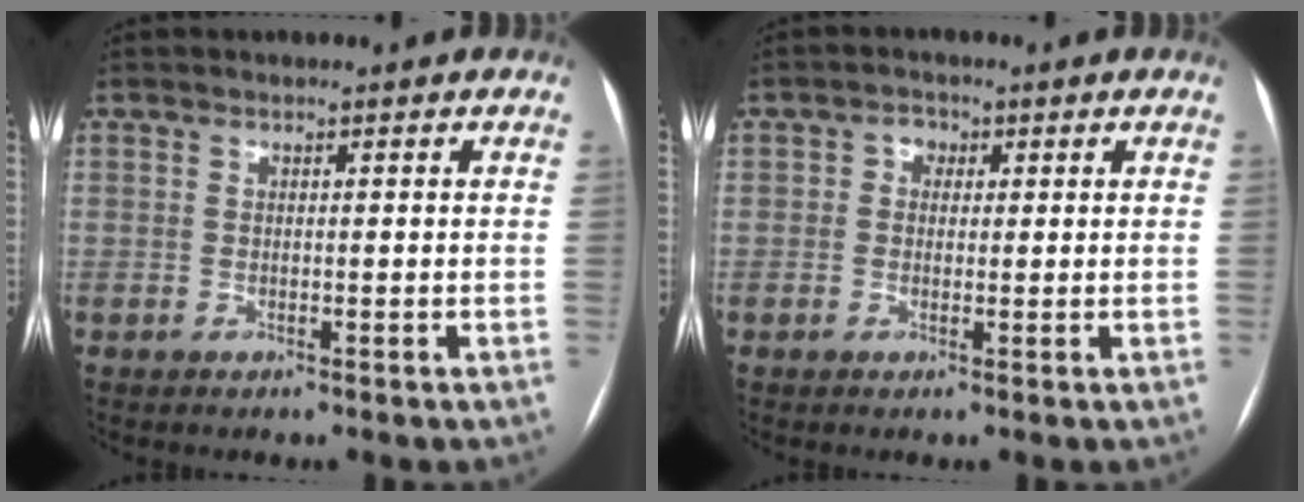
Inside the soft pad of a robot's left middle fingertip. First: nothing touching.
{"total": 2.1, "force": [0.5, 1.8, 0.9], "torque": [-0.011, 0.008, 0.003]}